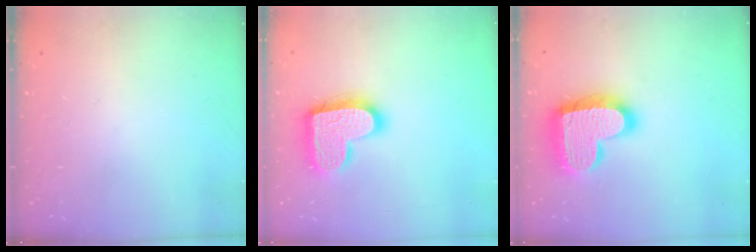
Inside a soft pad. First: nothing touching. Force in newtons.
{"total": 17.3, "press": 17.3, "slide": 1.1}
{"total": 20.5, "press": 20.4, "slide": 1.5}